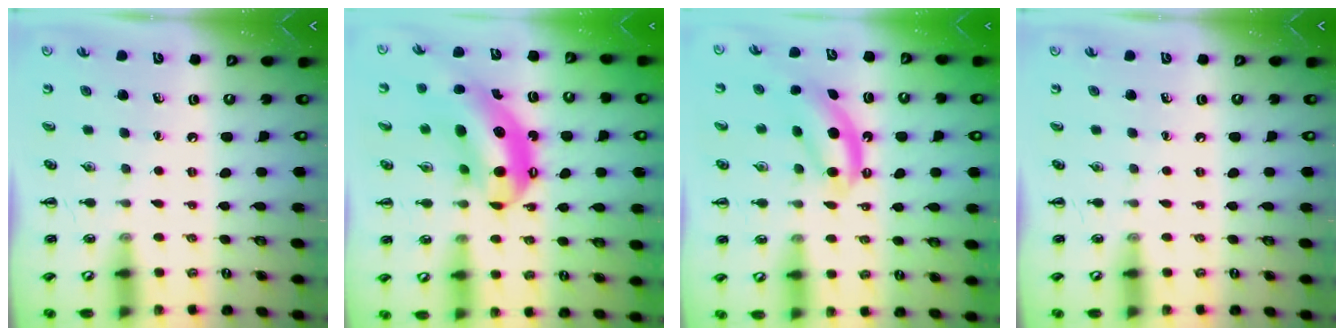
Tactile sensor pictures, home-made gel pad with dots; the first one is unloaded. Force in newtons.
{"total": 13.7, "press": 13.1, "slide": 3.9}
{"total": 7.0, "press": 7.0, "slide": 0.8}
{"total": 0.0}